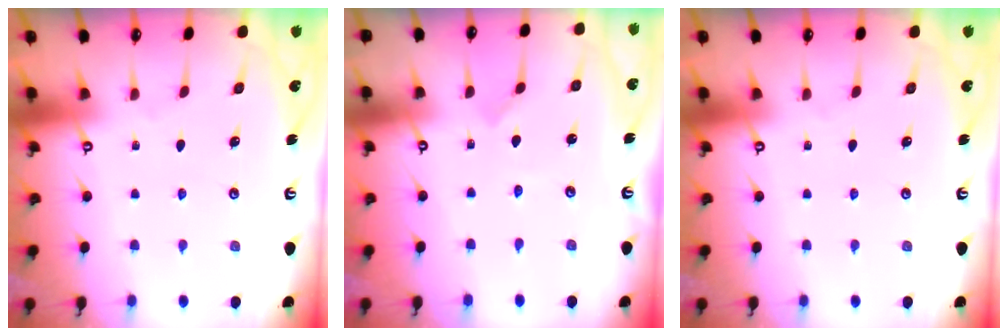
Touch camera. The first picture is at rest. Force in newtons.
{"total": 0.0}
{"total": 0.0}